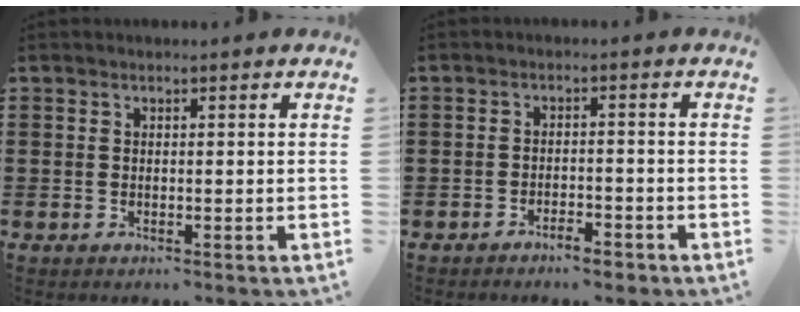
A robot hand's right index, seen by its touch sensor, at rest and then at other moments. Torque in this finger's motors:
{"motor_torque": [0.24, 0.32, 0.00, 0.02]}